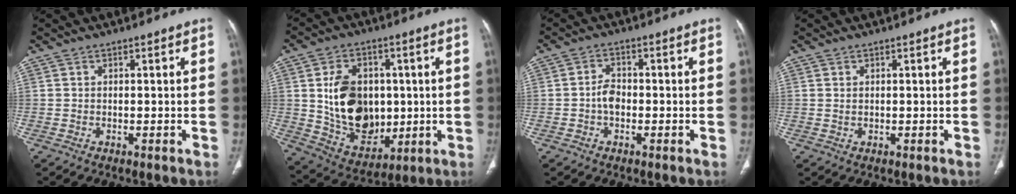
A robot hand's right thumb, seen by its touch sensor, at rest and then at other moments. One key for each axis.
{"total": 16.8, "fx": 1.2, "fy": 12.2, "fz": 11.5, "tx": -0.151, "ty": -0.010, "tz": 0.044}
{"total": 3.3, "fx": -0.8, "fy": 2.2, "fz": 2.3, "tx": -0.032, "ty": 0.011, "tz": -0.022}
{"total": 0.6, "fx": 0.3, "fy": 0.4, "fz": 0.4, "tx": -0.008, "ty": 0.000, "tz": 0.008}